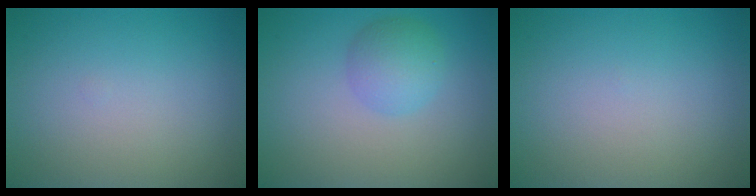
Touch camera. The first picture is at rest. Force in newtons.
{"total": 3.0, "press": 2.9, "slide": 0.2}
{"total": 0.0}